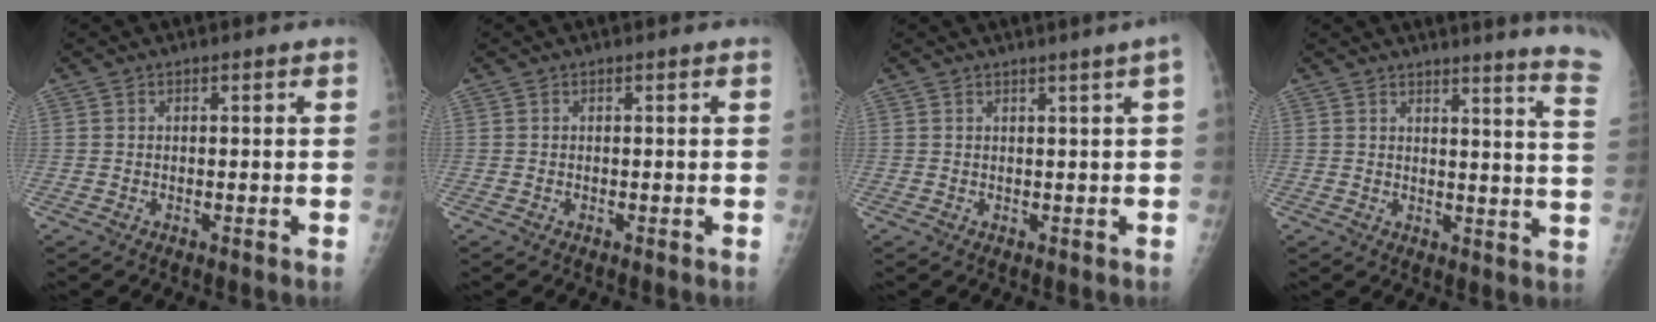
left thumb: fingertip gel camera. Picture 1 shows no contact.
{"total": 0.0}
{"total": 2.0, "force": [1.0, -0.5, 1.6], "torque": [-0.022, -0.004, 0.016]}
{"total": 14.5, "force": [12.8, -1.0, 6.8], "torque": [-0.073, -0.130, 0.123]}